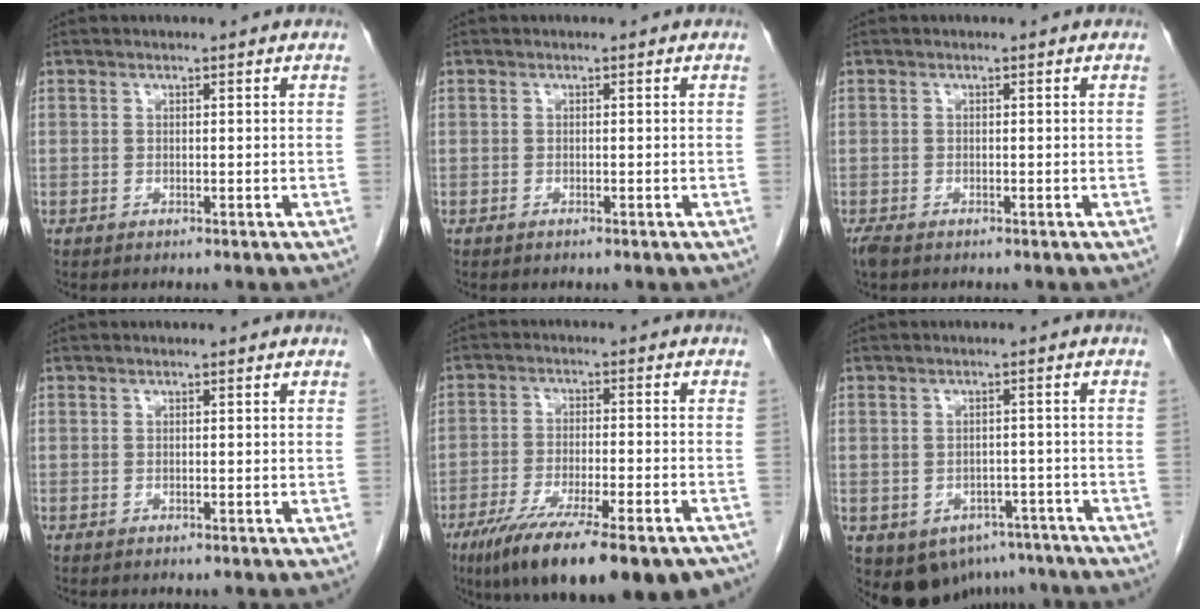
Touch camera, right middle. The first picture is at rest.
{"total": 0.0}
{"total": 1.9, "force": [-1.4, 0.8, 1.0], "torque": [-0.025, -0.006, -0.023]}
{"total": 0.0}
{"total": 20.6, "force": [-15.2, 4.0, 13.3], "torque": [-0.177, -0.026, -0.228]}
{"total": 11.5, "force": [-7.3, 8.2, 3.6], "torque": [-0.071, 0.009, -0.081]}